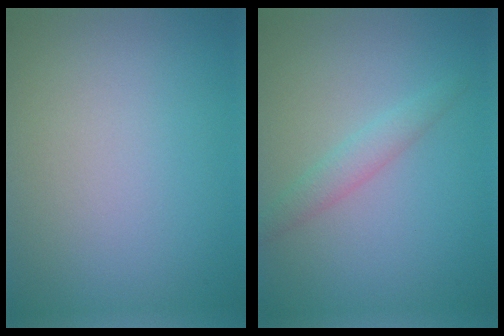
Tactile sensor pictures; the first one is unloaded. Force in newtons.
{"total": 1.9, "press": 1.9, "slide": 0.0}